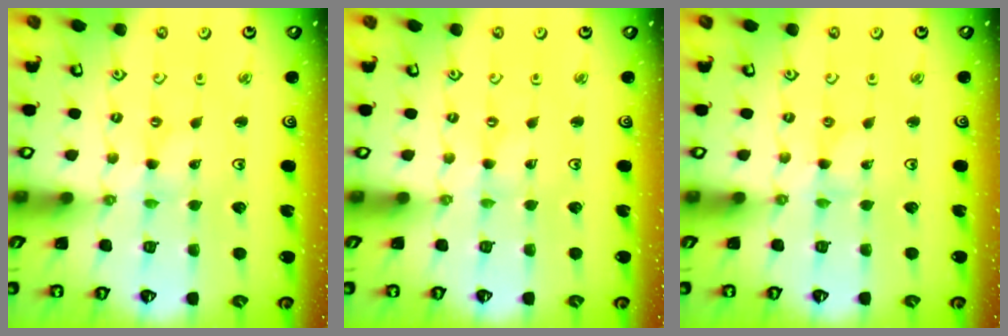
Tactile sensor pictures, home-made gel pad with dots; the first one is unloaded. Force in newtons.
{"total": 0.0}
{"total": 0.0}